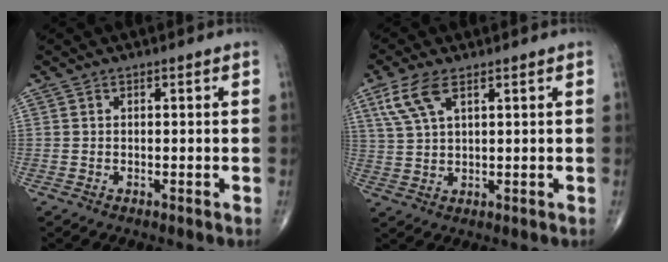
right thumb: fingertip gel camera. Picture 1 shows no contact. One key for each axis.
{"total": 6.8, "fx": 3.5, "fy": 2.8, "fz": 5.1, "tx": -0.118, "ty": 0.000, "tz": 0.076}